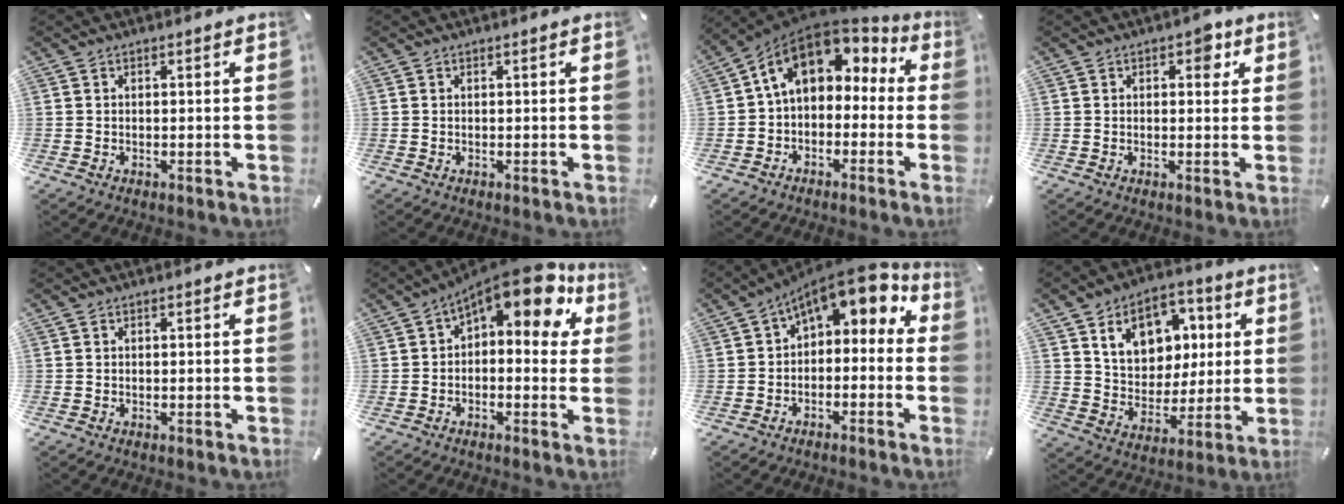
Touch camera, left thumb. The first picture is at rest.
{"total": 0.0}
{"total": 10.8, "force": [3.5, 7.7, 6.7], "torque": [-0.126, -0.009, 0.064]}
{"total": 3.6, "force": [1.5, 2.2, 2.5], "torque": [-0.016, -0.006, 0.015]}
{"total": 0.0}
{"total": 12.3, "force": [6.8, 5.0, 9.0], "torque": [-0.139, -0.049, 0.117]}
{"total": 8.1, "force": [4.6, 4.1, 5.2], "torque": [-0.078, -0.038, 0.082]}
{"total": 13.6, "force": [5.6, 11.0, 5.7], "torque": [-0.097, -0.020, 0.108]}